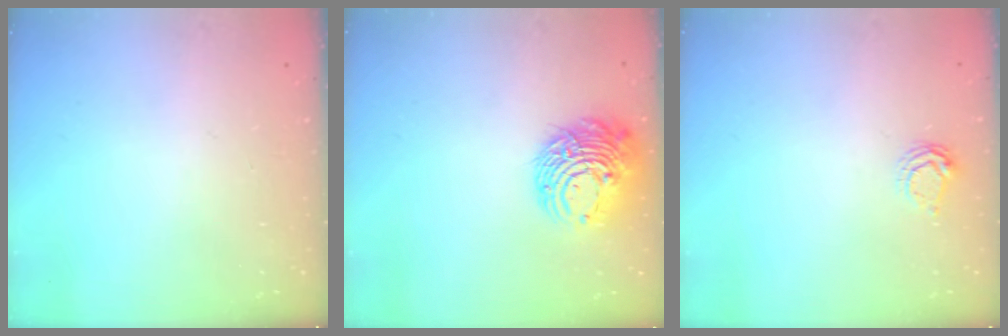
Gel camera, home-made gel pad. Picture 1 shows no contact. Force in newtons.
{"total": 12.0, "press": 12.0, "slide": 1.3}
{"total": 4.8, "press": 4.8, "slide": 0.5}